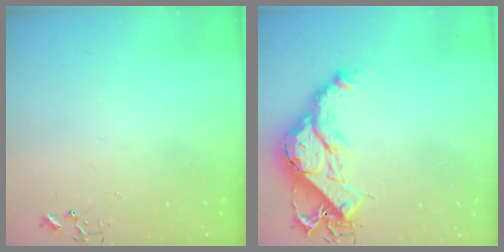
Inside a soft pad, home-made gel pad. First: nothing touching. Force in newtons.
{"total": 17.2, "press": 17.1, "slide": 1.3}